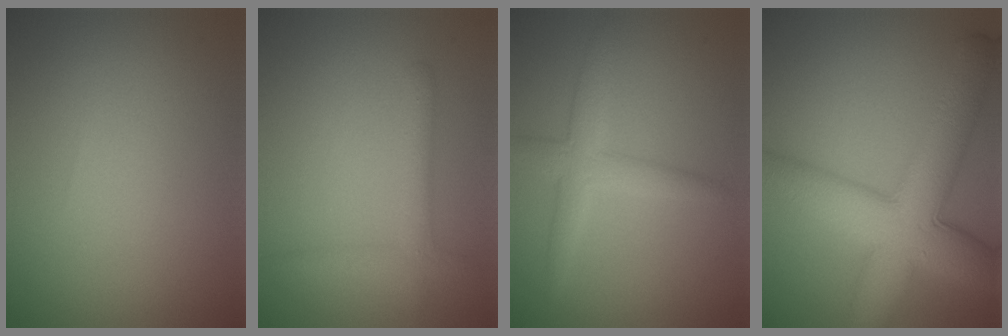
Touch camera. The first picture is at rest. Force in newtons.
{"total": 2.1, "press": 2.1, "slide": 0.2}
{"total": 3.2, "press": 3.2, "slide": 0.0}
{"total": 10.2, "press": 10.2, "slide": 0.2}